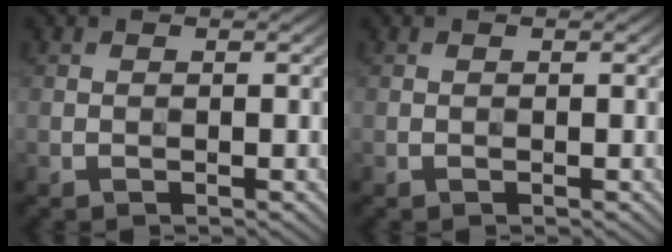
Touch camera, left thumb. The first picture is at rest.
{"total": 0.0}